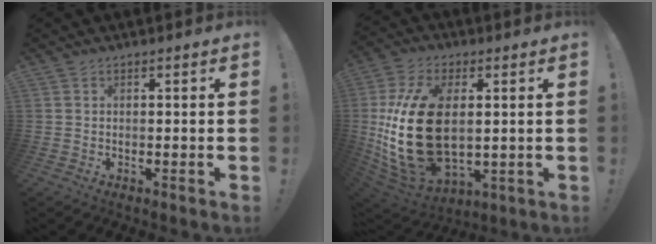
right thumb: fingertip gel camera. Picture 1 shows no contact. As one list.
[{"total": 25.6, "force": [1.3, 15.2, 20.5], "torque": [-0.405, -0.005, 0.037]}]